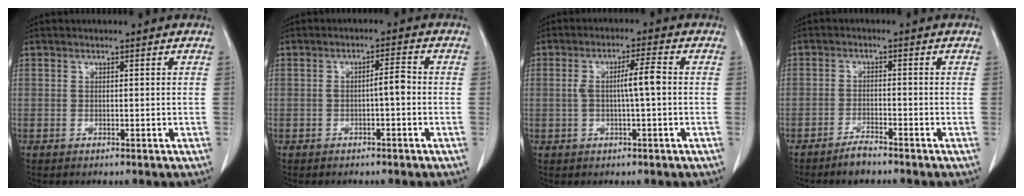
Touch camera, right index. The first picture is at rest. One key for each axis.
{"total": 2.6, "fx": -0.5, "fy": 0.4, "fz": 2.5, "tx": -0.036, "ty": 0.005, "tz": -0.010}
{"total": 4.9, "fx": 0.0, "fy": 0.3, "fz": 4.9, "tx": -0.091, "ty": 0.012, "tz": 0.002}
{"total": 2.9, "fx": -2.6, "fy": 0.4, "fz": 1.4, "tx": -0.025, "ty": -0.001, "tz": -0.047}